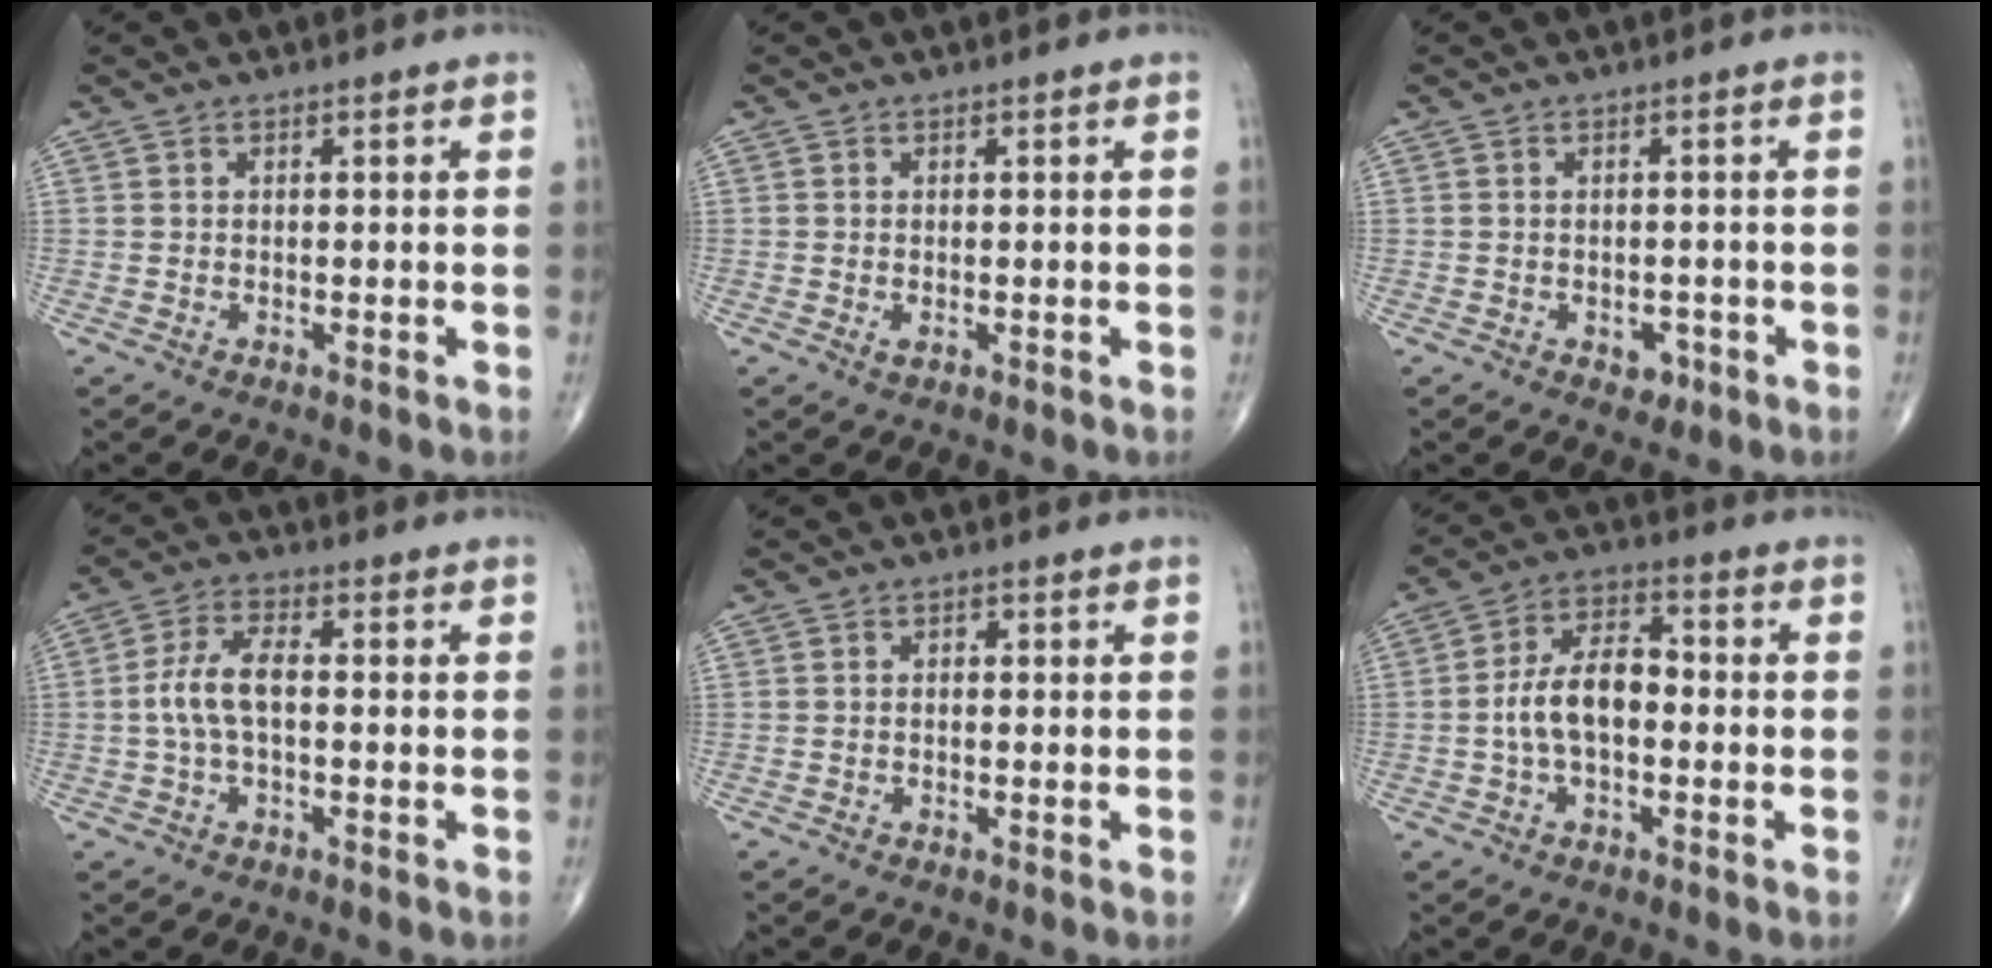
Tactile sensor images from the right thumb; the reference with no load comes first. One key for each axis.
{"total": 0.8, "fx": -0.1, "fy": 0.4, "fz": 0.7, "tx": -0.011, "ty": -0.002, "tz": -0.001}
{"total": 2.3, "fx": -1.0, "fy": 1.7, "fz": 1.2, "tx": -0.003, "ty": 0.004, "tz": -0.008}
{"total": 7.1, "fx": -0.4, "fy": 3.2, "fz": 6.3, "tx": -0.136, "ty": 0.022, "tz": -0.014}
{"total": 0.7, "fx": -0.1, "fy": 0.5, "fz": 0.4, "tx": -0.004, "ty": 0.003, "tz": -0.006}
{"total": 9.7, "fx": -1.1, "fy": 5.3, "fz": 8.0, "tx": -0.145, "ty": 0.034, "tz": -0.028}